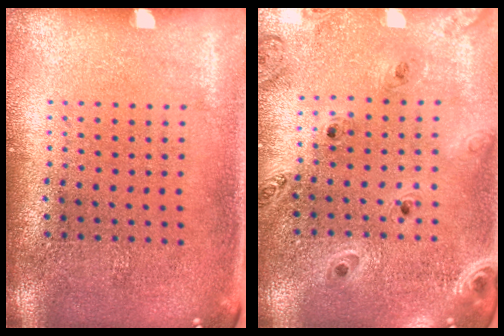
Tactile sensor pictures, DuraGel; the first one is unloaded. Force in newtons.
{"total": 1.2, "press": 1.2, "slide": 0.2}